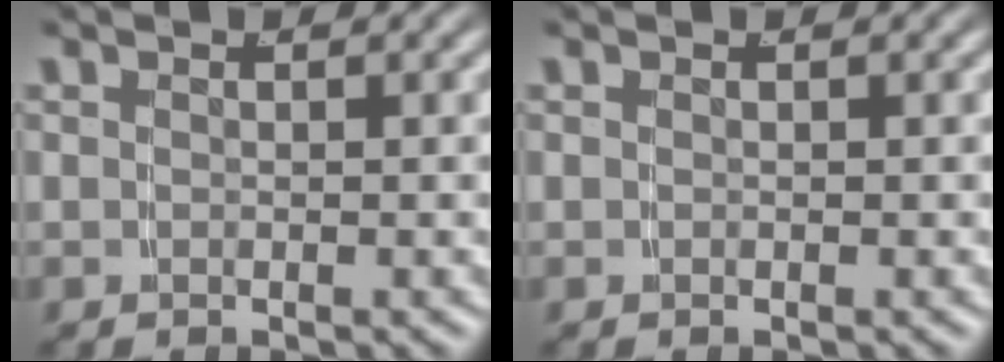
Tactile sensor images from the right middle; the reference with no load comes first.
{"total": 0.0}